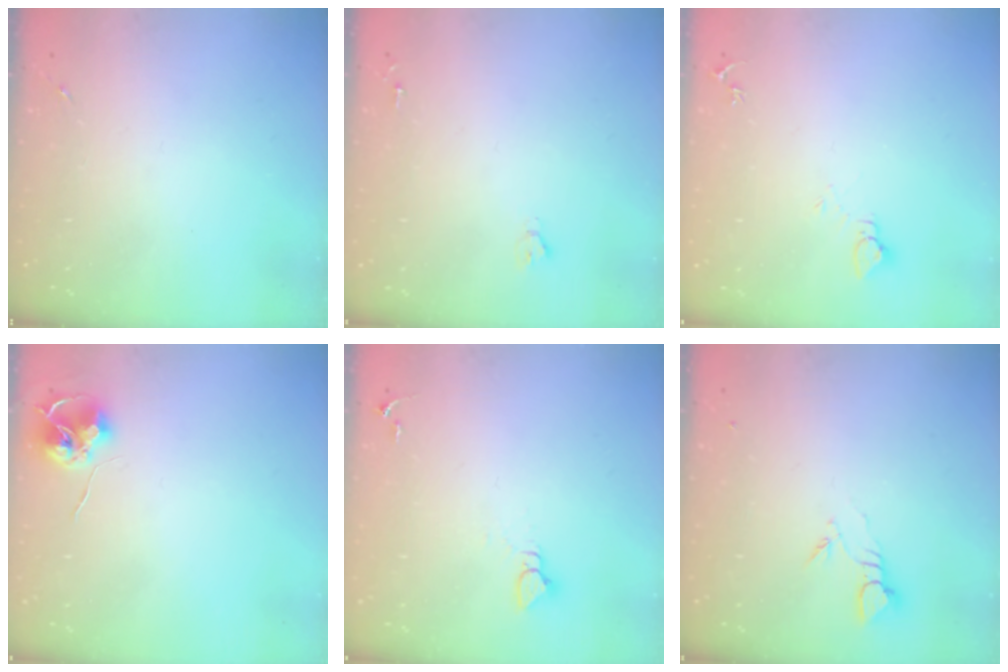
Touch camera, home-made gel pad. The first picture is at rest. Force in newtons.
{"total": 1.9, "press": 1.9, "slide": 0.2}
{"total": 3.7, "press": 3.7, "slide": 0.3}
{"total": 7.9, "press": 7.9, "slide": 0.4}
{"total": 3.9, "press": 3.8, "slide": 0.3}
{"total": 3.7, "press": 3.7, "slide": 0.3}